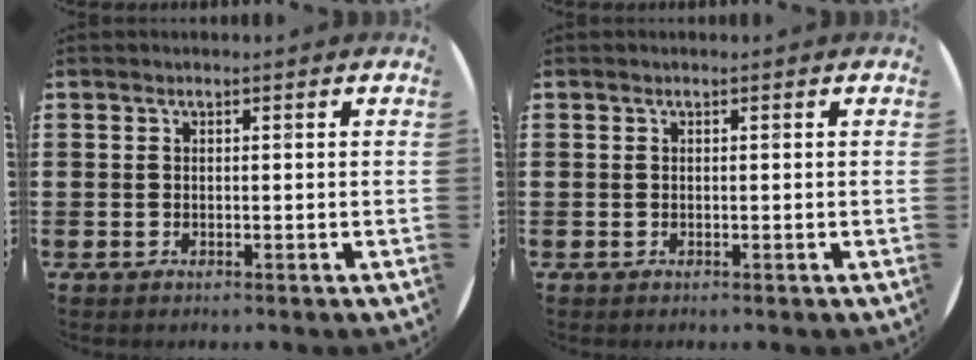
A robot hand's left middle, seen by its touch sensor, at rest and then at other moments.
{"total": 0.0}